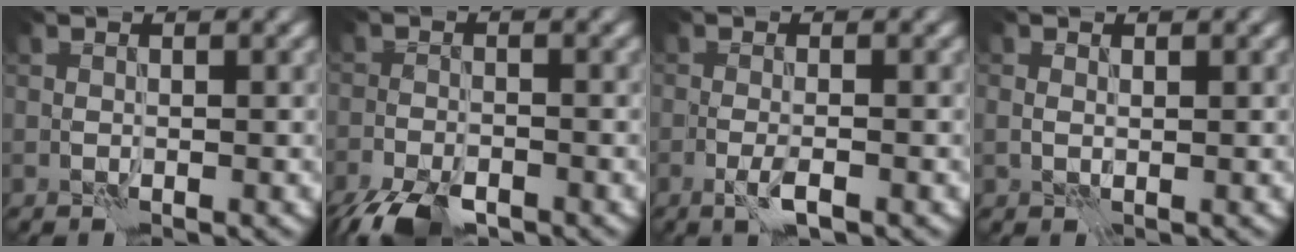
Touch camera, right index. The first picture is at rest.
{"total": 5.7, "force": [-4.3, 2.2, 2.9], "torque": [-0.051, -0.028, -0.083]}
{"total": 1.8, "force": [-0.9, 0.3, 1.6], "torque": [-0.033, 0.001, -0.020]}
{"total": 0.6, "force": [0.2, 0.4, 0.3], "torque": [-0.006, -0.003, 0.005]}